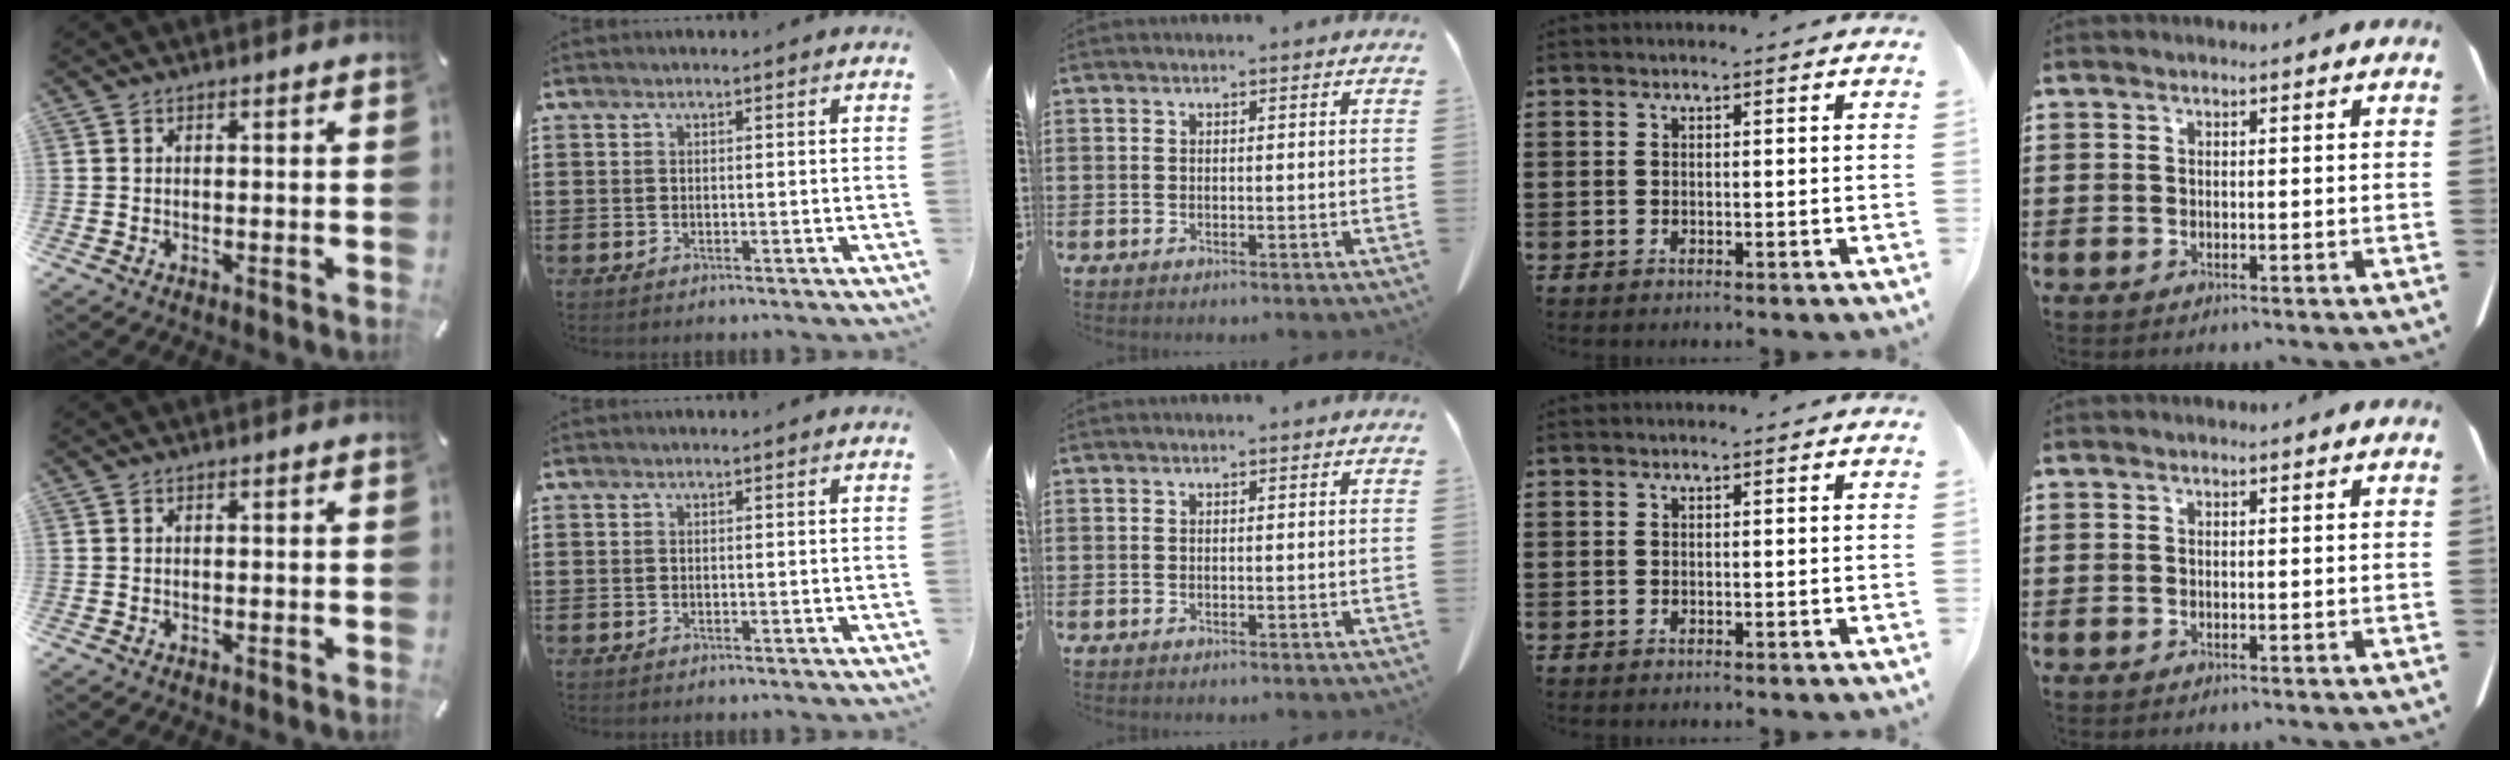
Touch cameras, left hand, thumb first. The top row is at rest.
{}